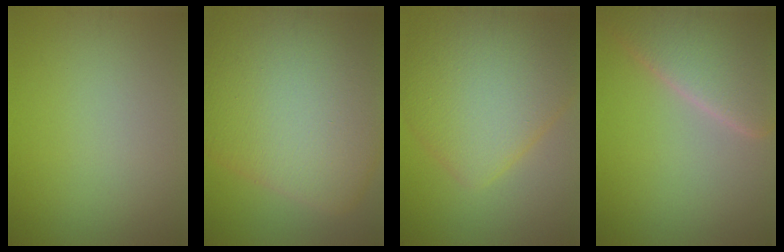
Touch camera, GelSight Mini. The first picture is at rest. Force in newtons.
{"total": 16.8, "press": 16.8, "slide": 0.9}
{"total": 9.5, "press": 9.5, "slide": 0.4}
{"total": 8.7, "press": 8.7, "slide": 0.7}